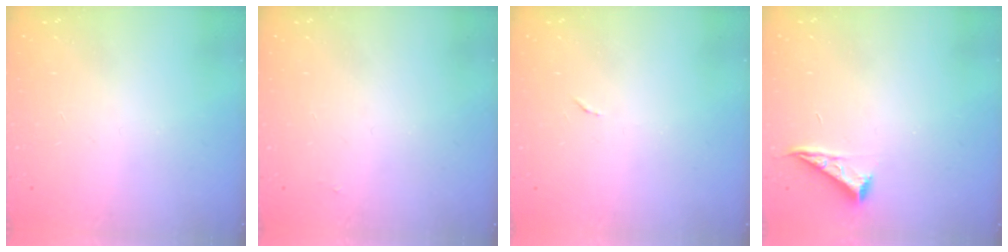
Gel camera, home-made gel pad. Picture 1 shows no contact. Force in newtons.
{"total": 1.9, "press": 1.9, "slide": 0.3}
{"total": 4.0, "press": 4.0, "slide": 0.3}
{"total": 5.0, "press": 5.0, "slide": 0.7}